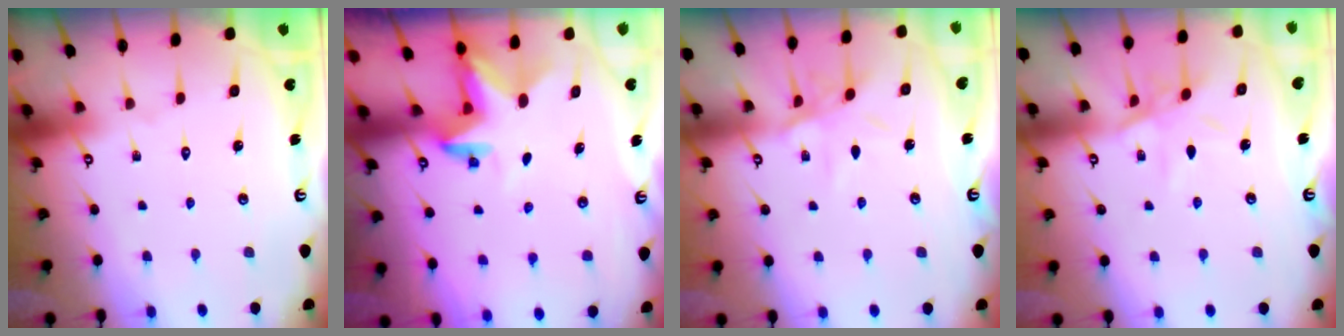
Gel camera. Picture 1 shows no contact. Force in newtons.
{"total": 2.8, "press": 2.8, "slide": 0.2}
{"total": 7.9, "press": 7.9, "slide": 0.5}
{"total": 8.4, "press": 8.3, "slide": 0.6}